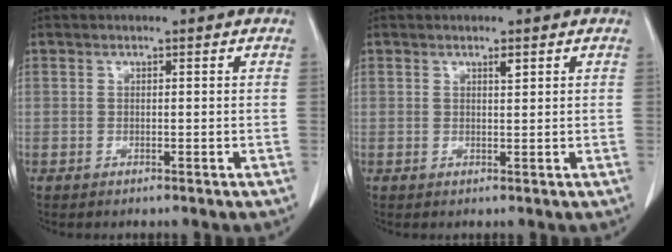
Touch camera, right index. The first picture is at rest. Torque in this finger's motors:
{"motor_torque": [0.05, -0.01, 0.00, 0.00]}